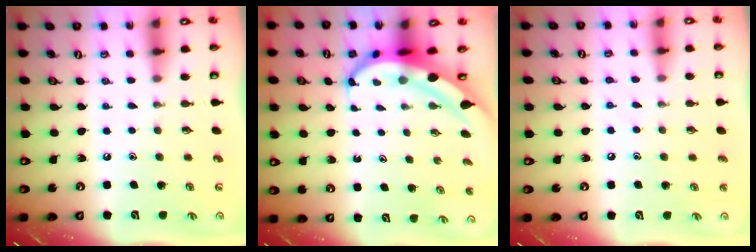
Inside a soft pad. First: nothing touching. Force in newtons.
{"total": 6.4, "press": 6.2, "slide": 1.5}
{"total": 4.8, "press": 4.8, "slide": 0.6}